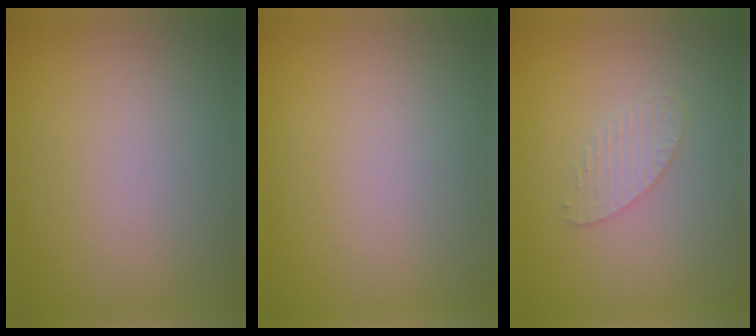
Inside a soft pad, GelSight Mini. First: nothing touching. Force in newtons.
{"total": 0.0}
{"total": 1.6, "press": 1.6, "slide": 0.1}